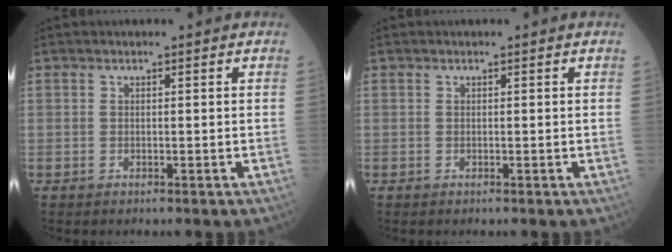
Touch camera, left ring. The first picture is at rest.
{"total": 0.0}